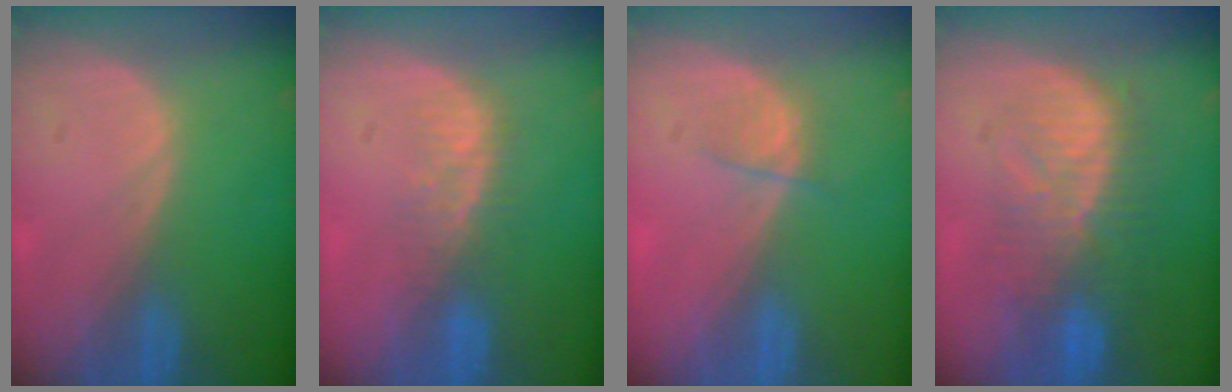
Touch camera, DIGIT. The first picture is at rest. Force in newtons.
{"total": 4.1, "press": 3.7, "slide": 1.8}
{"total": 2.2, "press": 2.0, "slide": 0.9}
{"total": 9.1, "press": 8.7, "slide": 2.7}